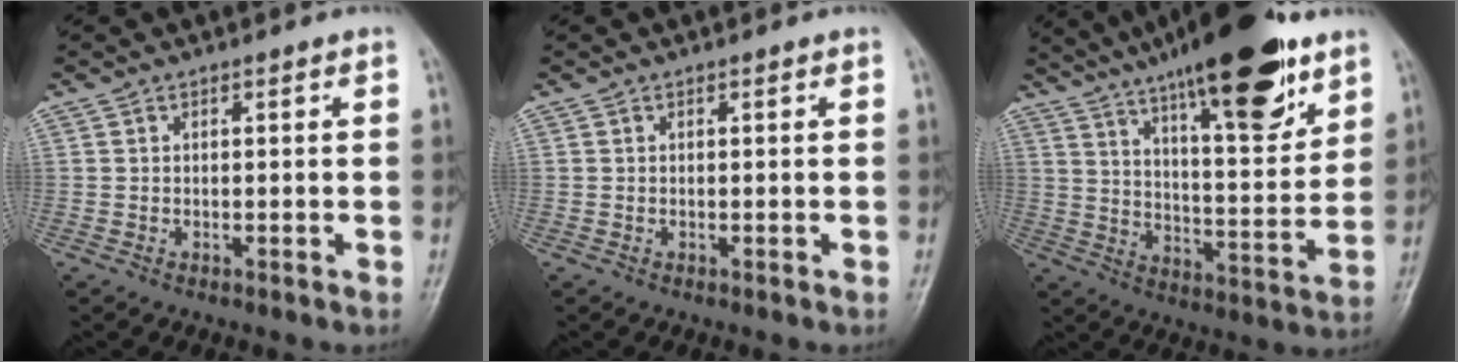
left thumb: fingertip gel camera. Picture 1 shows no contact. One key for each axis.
{"total": 0.0}
{"total": 24.0, "fx": 15.5, "fy": 6.6, "fz": 17.0, "tx": -0.240, "ty": -0.055, "tz": 0.242}